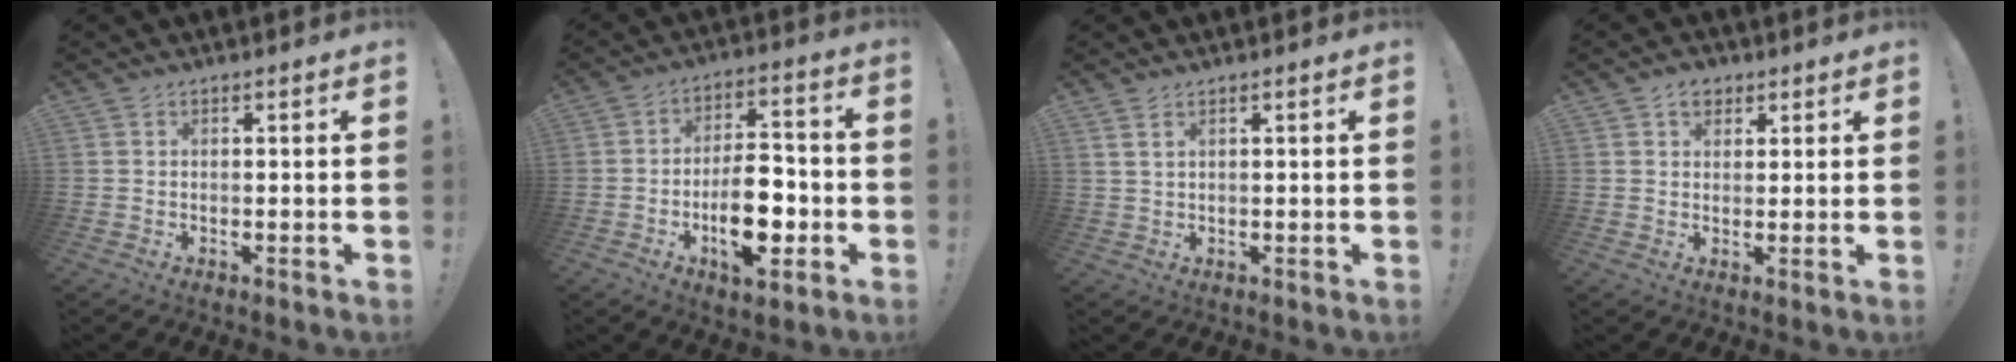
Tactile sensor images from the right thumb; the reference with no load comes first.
{"total": 14.2, "force": [-3.9, 7.4, 11.5], "torque": [-0.185, 0.015, -0.066]}
{"total": 1.9, "force": [1.2, 0.6, 1.4], "torque": [-0.038, 0.004, 0.024]}
{"total": 4.5, "force": [2.6, 3.3, 1.5], "torque": [-0.007, -0.006, 0.044]}